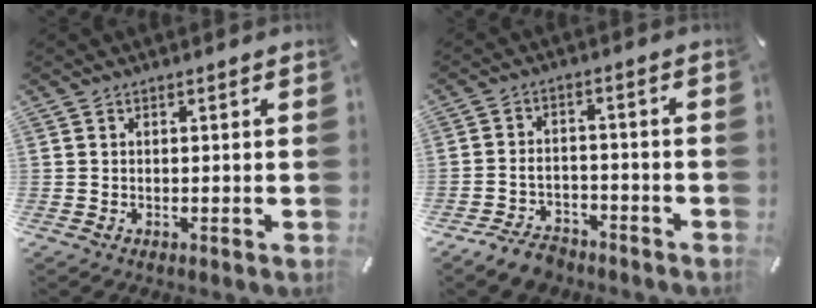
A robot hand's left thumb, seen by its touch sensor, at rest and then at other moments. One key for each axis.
{"total": 5.7, "fx": -4.5, "fy": 2.9, "fz": 2.0, "tx": -0.042, "ty": 0.024, "tz": -0.086}